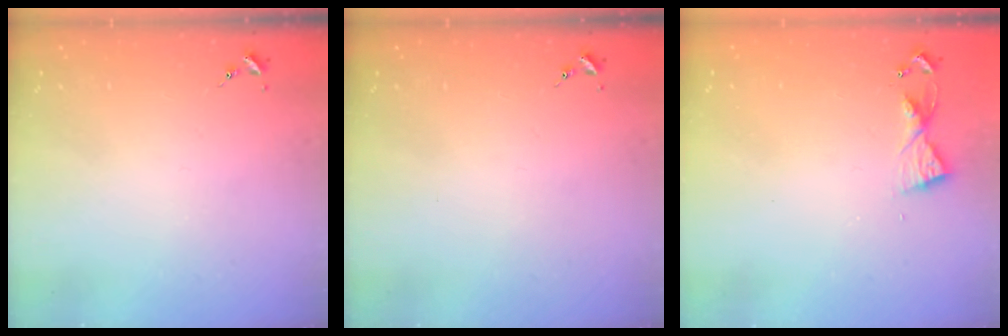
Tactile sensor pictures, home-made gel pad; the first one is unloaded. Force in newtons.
{"total": 0.0}
{"total": 5.5, "press": 5.4, "slide": 0.6}